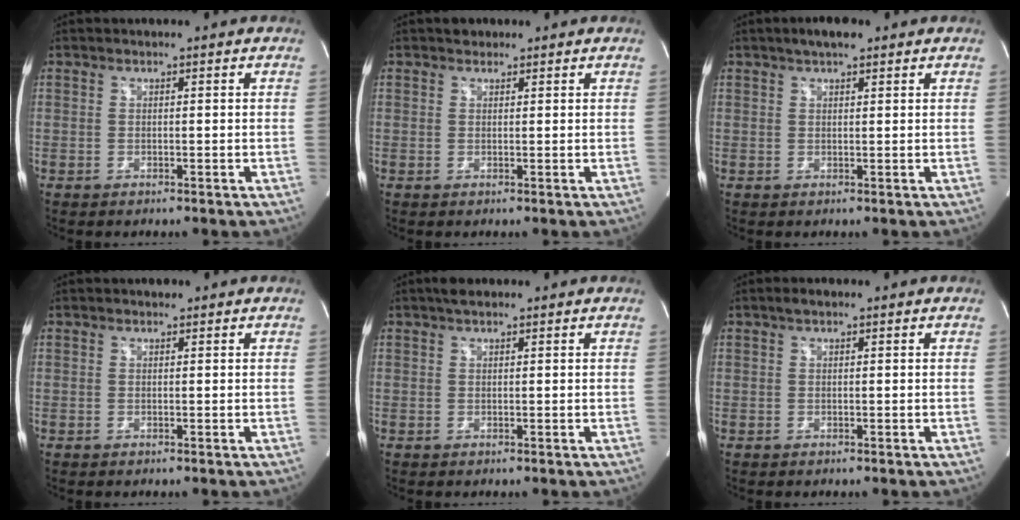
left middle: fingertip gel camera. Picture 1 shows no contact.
{"total": 1.2, "force": [0.9, 0.8, 0.2], "torque": [-0.004, 0.007, 0.012]}
{"total": 3.8, "force": [2.6, 1.2, 2.5], "torque": [-0.047, 0.013, 0.042]}
{"total": 0.5, "force": [0.4, 0.3, 0.1], "torque": [-0.009, 0.002, 0.005]}
{"total": 1.9, "force": [1.4, 0.6, 1.1], "torque": [-0.023, 0.014, 0.023]}
{"total": 1.2, "force": [0.8, 0.5, 0.8], "torque": [-0.016, 0.013, 0.012]}